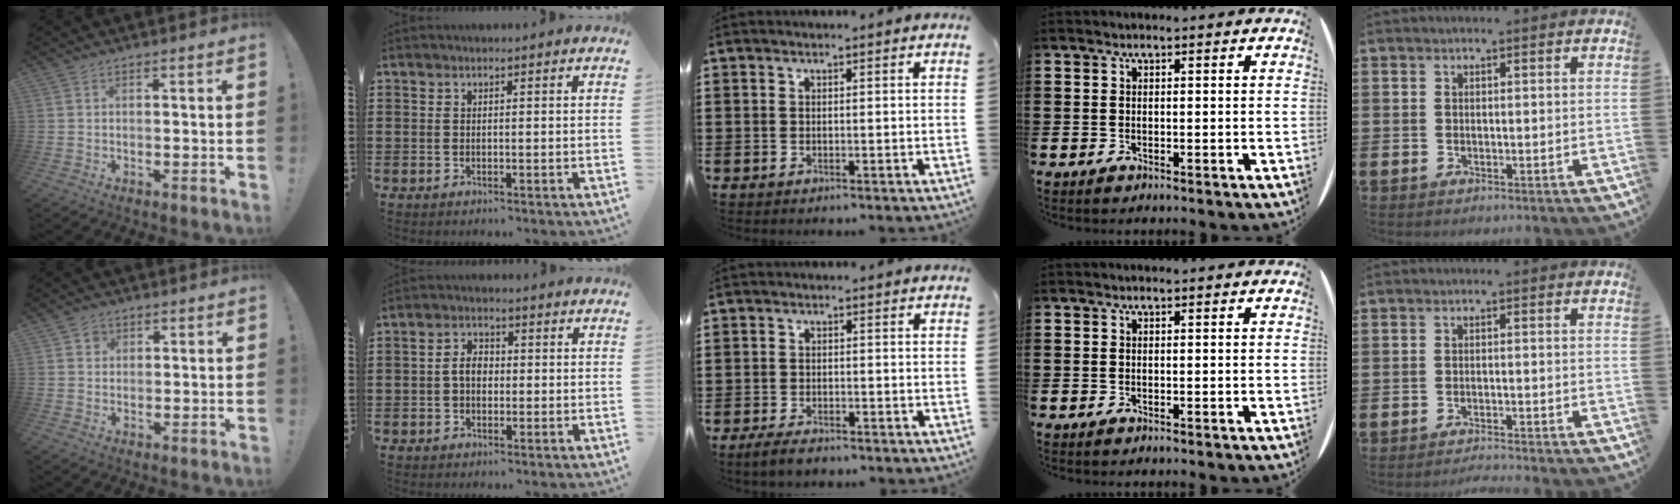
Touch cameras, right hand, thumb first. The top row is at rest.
{"thumb": {"total": 2.7, "force": [1.3, 2.3, 0.4], "torque": [0.000, -0.004, 0.021]}, "index": {"total": 3.1, "force": [-0.4, 1.9, 2.4], "torque": [-0.048, 0.006, -0.008]}, "middle": {"total": 2.6, "force": [-2.2, 0.9, 1.1], "torque": [-0.035, 0.000, -0.048]}, "little": {"total": 1.3, "force": [-1.3, -0.2, 0.1], "torque": [-0.002, 0.003, -0.027]}}